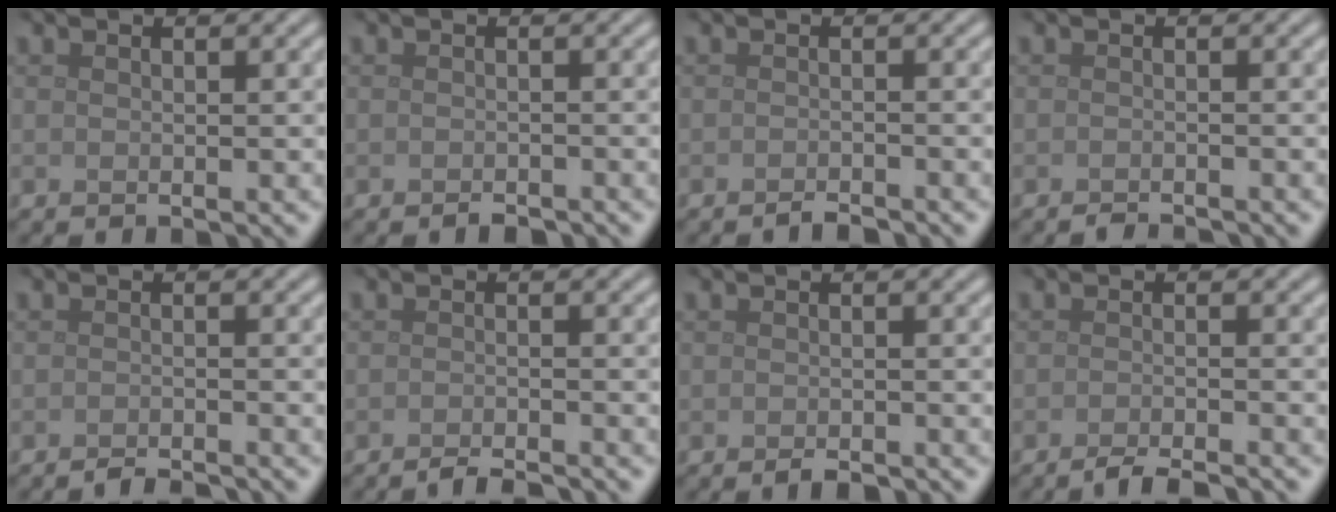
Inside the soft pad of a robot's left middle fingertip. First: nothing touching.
{"total": 1.0, "force": [-0.8, 0.3, 0.4], "torque": [-0.007, -0.004, -0.013]}
{"total": 1.2, "force": [-1.1, 0.1, 0.5], "torque": [-0.008, -0.001, -0.021]}
{"total": 1.1, "force": [-1.0, 0.0, 0.3], "torque": [-0.003, -0.002, -0.021]}
{"total": 1.7, "force": [-1.6, 0.2, 0.6], "torque": [-0.002, -0.001, -0.029]}
{"total": 2.2, "force": [-1.9, 0.3, 1.0], "torque": [-0.006, -0.001, -0.035]}
{"total": 1.2, "force": [-0.9, 0.3, 0.7], "torque": [-0.011, -0.003, -0.014]}
{"total": 2.8, "force": [-2.3, 0.4, 1.5], "torque": [-0.013, -0.001, -0.045]}